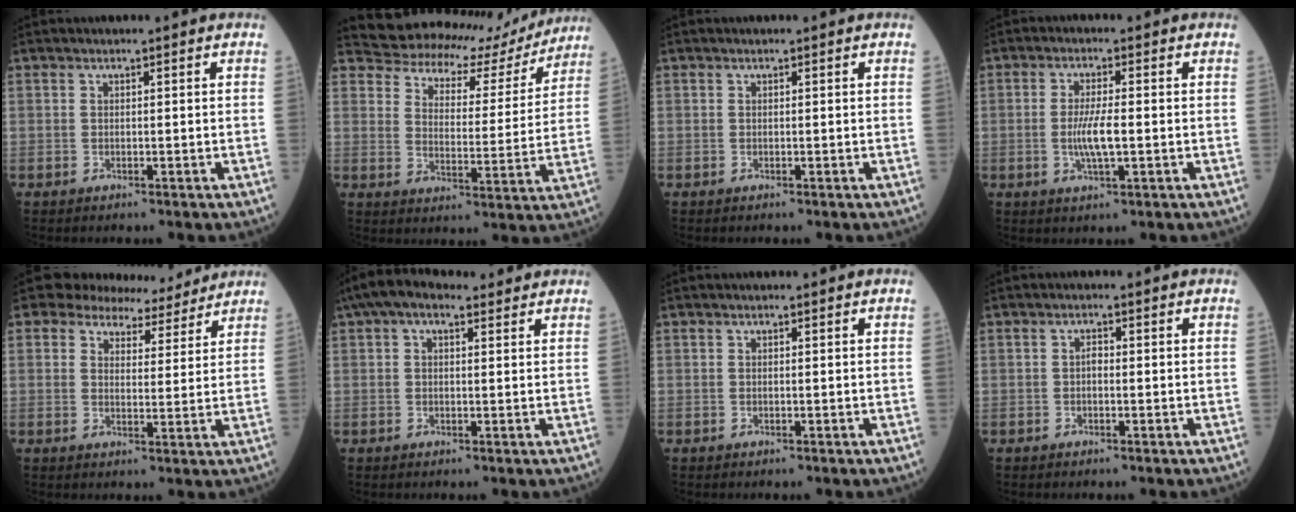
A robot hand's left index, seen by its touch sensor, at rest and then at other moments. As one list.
[{"total": 16.1, "force": [14.5, 6.1, 3.2], "torque": [-0.037, -0.003, 0.173]}, {"total": 0.0}, {"total": 4.8, "force": [-0.7, 0.7, 4.7], "torque": [-0.098, -0.007, -0.012]}, {"total": 7.3, "force": [6.6, 3.0, 0.9], "torque": [-0.009, 0.002, 0.081]}, {"total": 6.7, "force": [4.4, 3.0, 4.0], "torque": [-0.081, 0.049, 0.074]}, {"total": 0.0}, {"total": 1.0, "force": [-0.1, 0.5, 0.8], "torque": [-0.013, 0.003, -0.005]}]